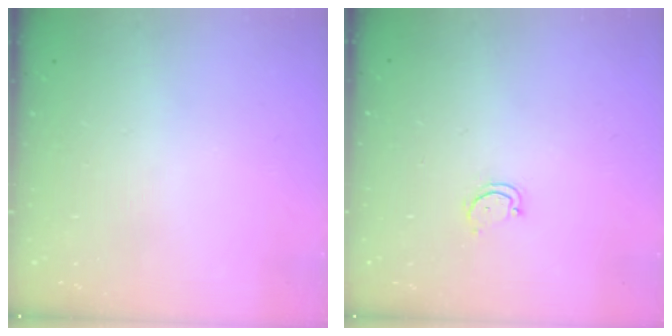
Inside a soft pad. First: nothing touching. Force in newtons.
{"total": 2.7, "press": 2.7, "slide": 0.3}